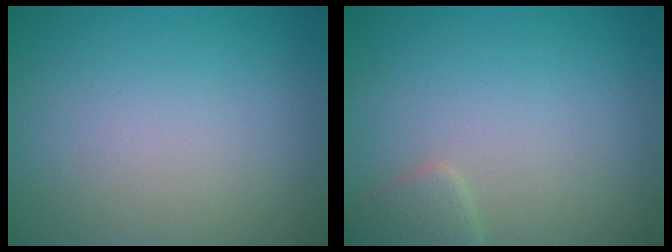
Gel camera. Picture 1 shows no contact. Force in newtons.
{"total": 1.6, "press": 1.6, "slide": 0.1}